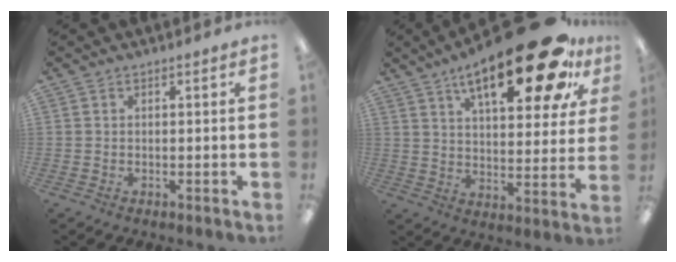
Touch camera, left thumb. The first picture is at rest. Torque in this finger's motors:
{"motor_torque": [0.40, 1.33, 1.46, -1.31, 0.22]}